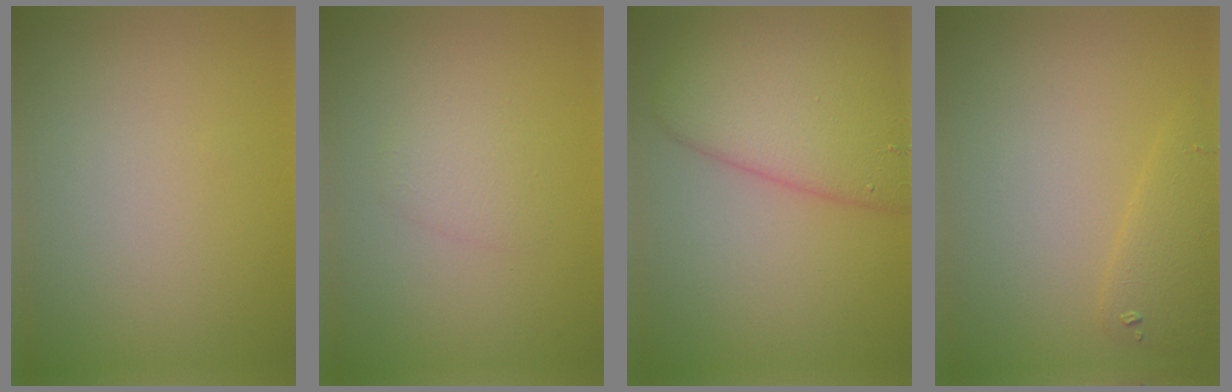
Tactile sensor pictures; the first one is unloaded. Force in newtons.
{"total": 1.5, "press": 1.5, "slide": 0.1}
{"total": 7.9, "press": 7.9, "slide": 0.2}
{"total": 2.1, "press": 2.1, "slide": 0.2}